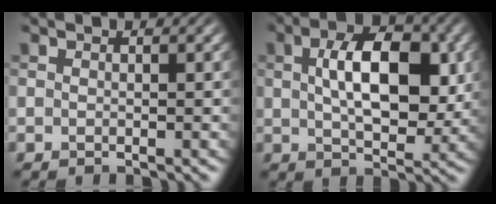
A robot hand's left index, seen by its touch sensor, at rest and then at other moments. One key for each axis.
{"total": 8.2, "fx": 1.4, "fy": 4.2, "fz": 6.9, "tx": -0.110, "ty": 0.007, "tz": 0.024}